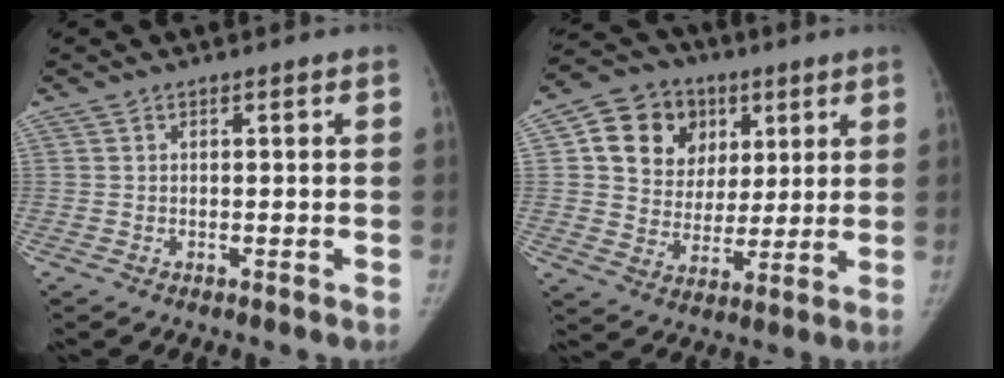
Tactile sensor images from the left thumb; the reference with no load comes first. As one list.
[{"total": 15.0, "force": [5.3, 12.9, 5.5], "torque": [-0.051, -0.001, 0.092]}]